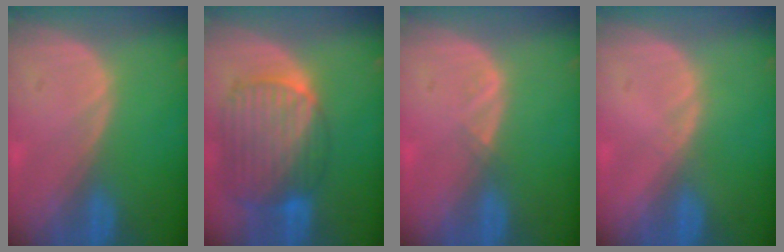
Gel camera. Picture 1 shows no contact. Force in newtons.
{"total": 10.7, "press": 9.1, "slide": 5.5}
{"total": 1.0, "press": 0.9, "slide": 0.5}
{"total": 0.7, "press": 0.5, "slide": 0.4}